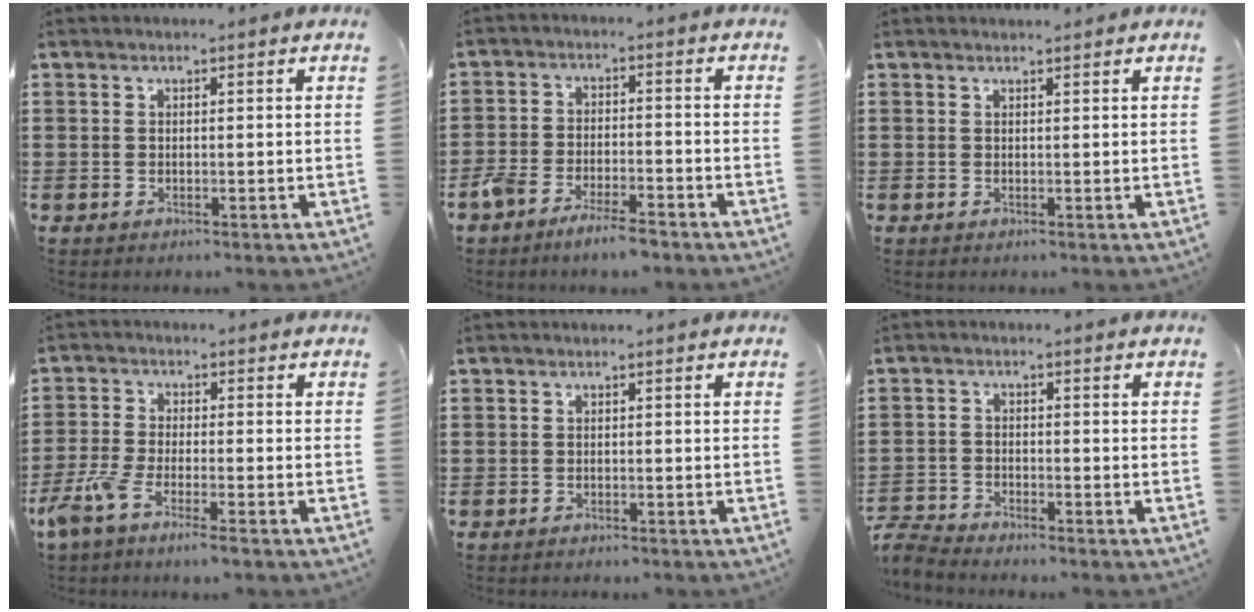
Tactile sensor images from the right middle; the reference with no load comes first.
{"total": 5.0, "force": [-4.4, 1.0, 2.2], "torque": [-0.056, -0.002, -0.089]}
{"total": 0.8, "force": [0.8, -0.1, 0.1], "torque": [-0.004, -0.002, 0.016]}
{"total": 4.8, "force": [-3.5, 0.4, 3.2], "torque": [-0.082, -0.013, -0.071]}
{"total": 0.6, "force": [-0.4, 0.4, -0.1], "torque": [0.002, 0.005, -0.011]}
{"total": 3.3, "force": [-3.2, 0.3, 0.3], "torque": [-0.023, -0.003, -0.074]}